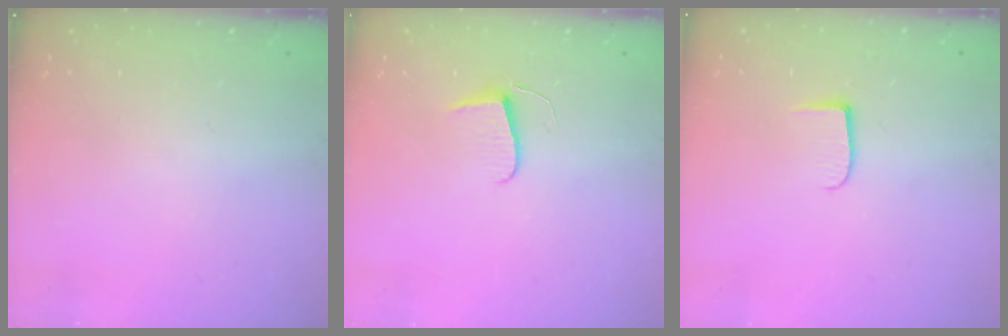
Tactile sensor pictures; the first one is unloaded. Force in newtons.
{"total": 5.9, "press": 5.8, "slide": 0.6}
{"total": 6.1, "press": 6.1, "slide": 0.6}